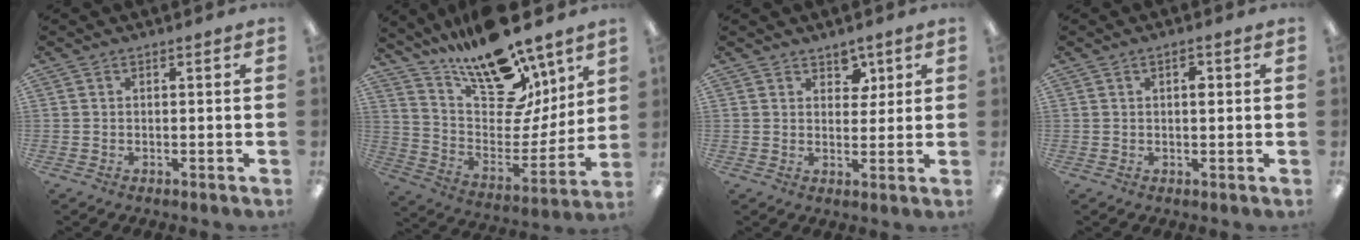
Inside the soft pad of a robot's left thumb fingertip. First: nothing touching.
{"total": 21.2, "force": [16.2, 8.7, 10.6], "torque": [-0.176, -0.122, 0.286]}
{"total": 4.3, "force": [2.9, 2.9, 1.2], "torque": [-0.002, -0.011, 0.048]}
{"total": 2.2, "force": [0.8, 1.0, 1.8], "torque": [-0.022, 0.000, 0.009]}